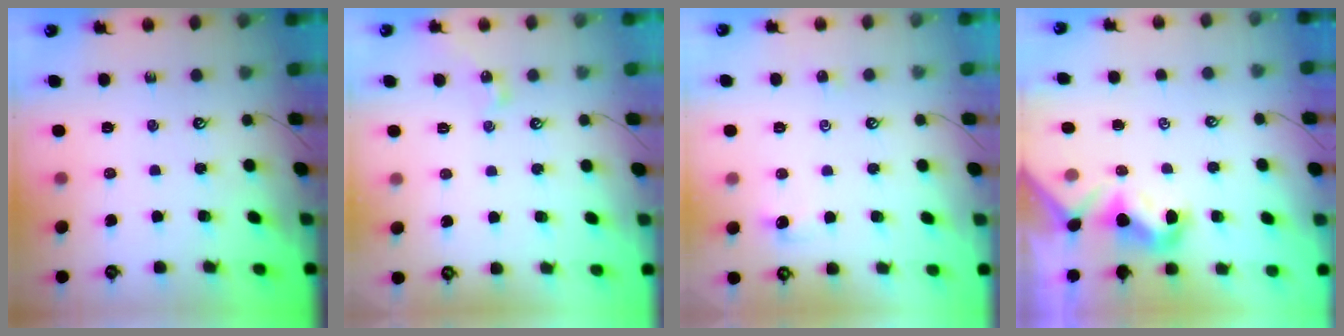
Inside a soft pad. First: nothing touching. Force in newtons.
{"total": 5.5, "press": 5.5, "slide": 0.0}
{"total": 0.0}
{"total": 1.0, "press": 0.8, "slide": 0.5}